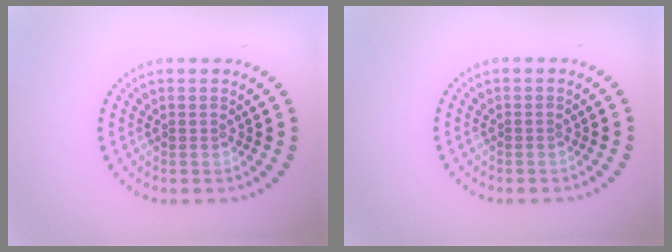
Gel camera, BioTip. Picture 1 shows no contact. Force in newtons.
{"total": 0.0}